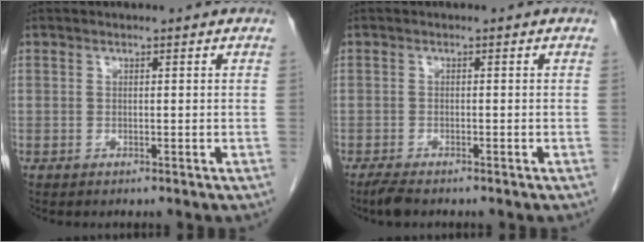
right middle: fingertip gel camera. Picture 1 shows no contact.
{"total": 2.2, "force": [-1.8, 0.5, 1.2], "torque": [-0.032, -0.006, -0.032]}